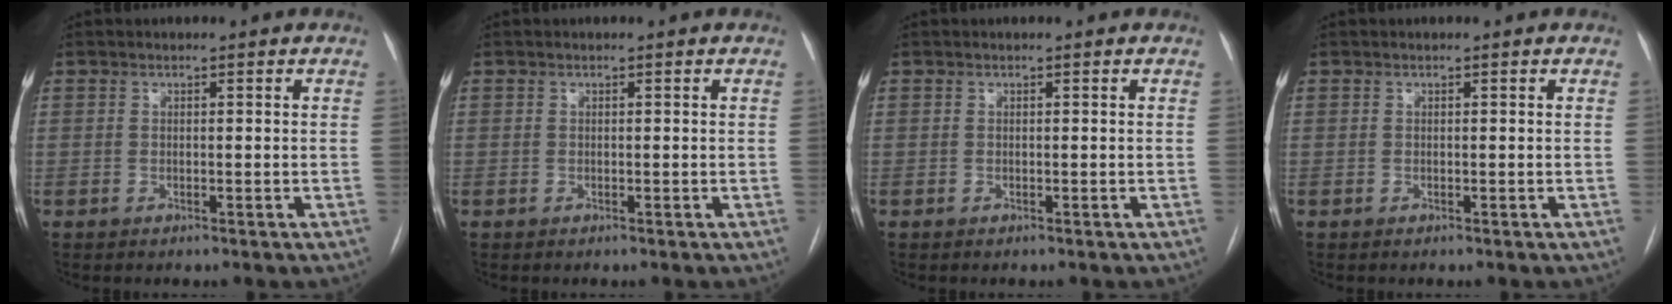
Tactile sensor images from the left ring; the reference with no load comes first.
{"total": 0.0}
{"total": 0.0}
{"total": 0.0}